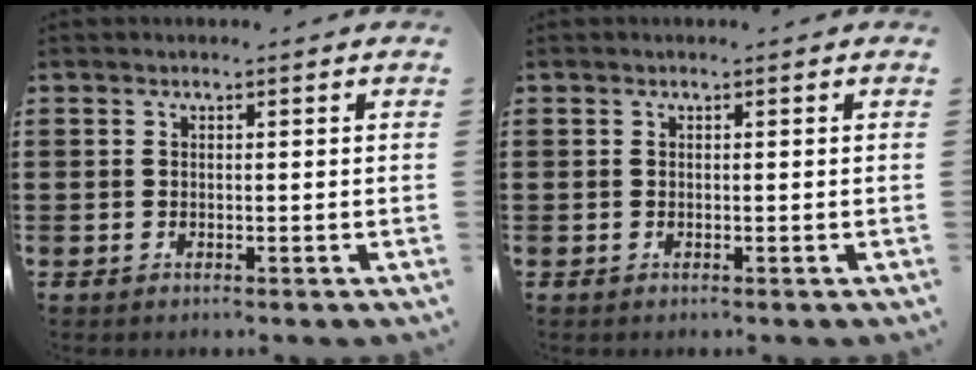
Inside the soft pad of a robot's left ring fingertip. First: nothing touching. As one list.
[{"total": 0.0}]